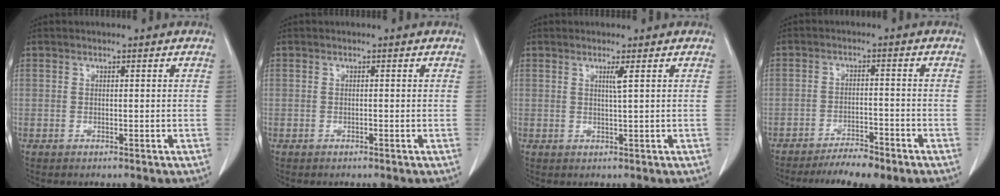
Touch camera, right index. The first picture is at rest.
{"total": 0.0}
{"total": 1.5, "force": [0.6, -0.5, 1.3], "torque": [-0.026, -0.006, 0.011]}
{"total": 6.7, "force": [-5.4, 1.5, 3.6], "torque": [-0.053, -0.009, -0.088]}